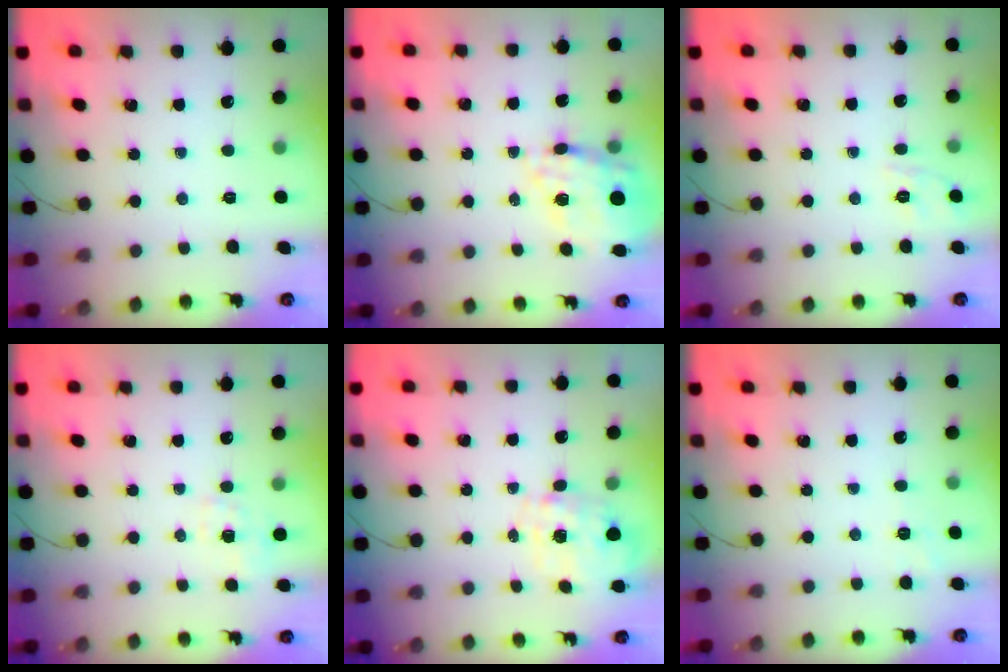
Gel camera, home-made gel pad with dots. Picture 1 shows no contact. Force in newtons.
{"total": 17.7, "press": 17.3, "slide": 3.8}
{"total": 2.0, "press": 0.7, "slide": 1.9}
{"total": 3.3, "press": 3.0, "slide": 1.3}
{"total": 8.1, "press": 8.1, "slide": 0.7}
{"total": 2.0, "press": 1.4, "slide": 1.4}